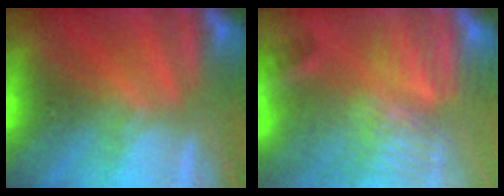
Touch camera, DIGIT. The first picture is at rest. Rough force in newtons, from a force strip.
{"total": 8.3}